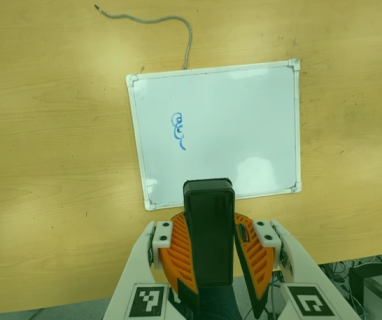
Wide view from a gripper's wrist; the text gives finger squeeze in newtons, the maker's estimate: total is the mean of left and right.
{"total": 9.8, "left": 9.5, "right": 10.2}